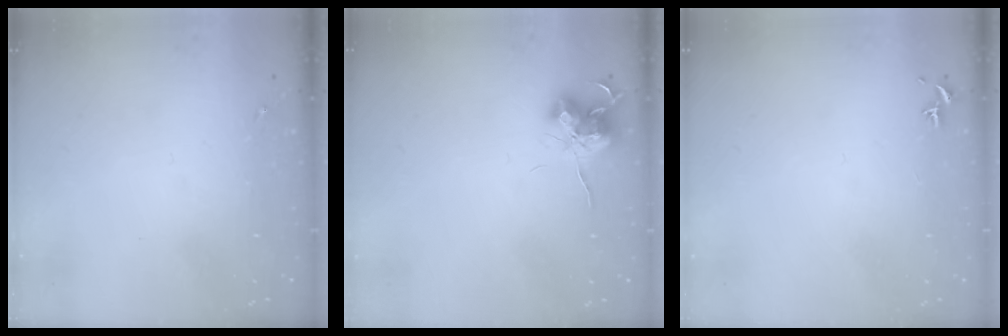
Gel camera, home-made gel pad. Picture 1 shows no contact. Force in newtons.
{"total": 10.9, "press": 10.8, "slide": 0.8}
{"total": 0.8, "press": 0.7, "slide": 0.3}